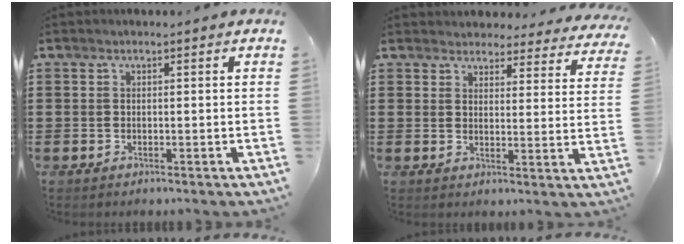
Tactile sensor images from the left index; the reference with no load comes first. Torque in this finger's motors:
{"motor_torque": [2.14, 0.00, 0.38, 0.05]}